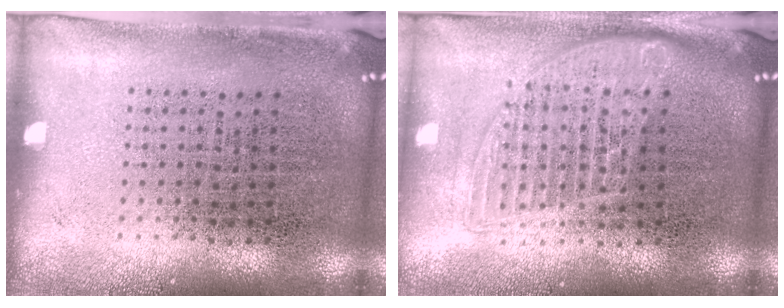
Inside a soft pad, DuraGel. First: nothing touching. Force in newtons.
{"total": 1.4, "press": 1.2, "slide": 0.7}